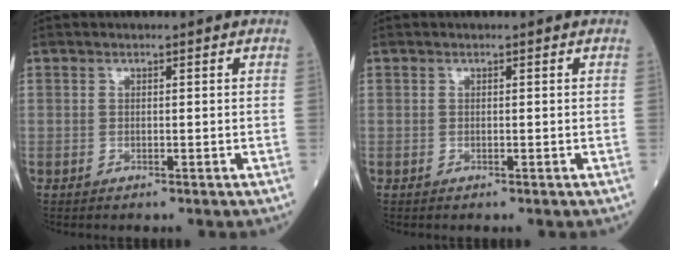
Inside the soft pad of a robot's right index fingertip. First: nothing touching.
{"total": 0.0}